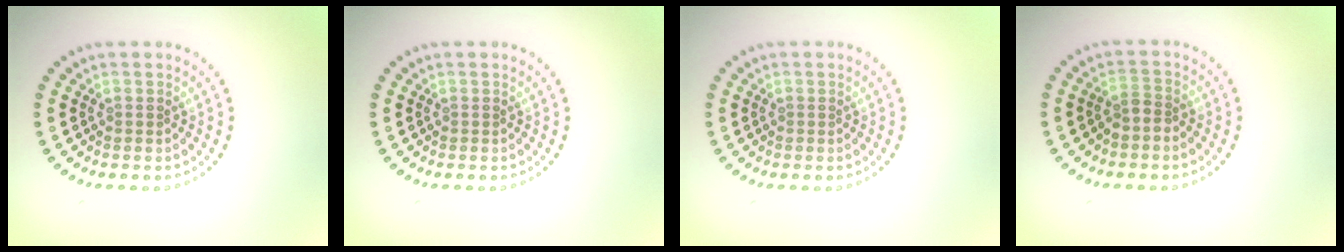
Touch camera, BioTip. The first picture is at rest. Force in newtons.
{"total": 0.0}
{"total": 0.0}
{"total": 1.6, "press": 1.3, "slide": 1.0}